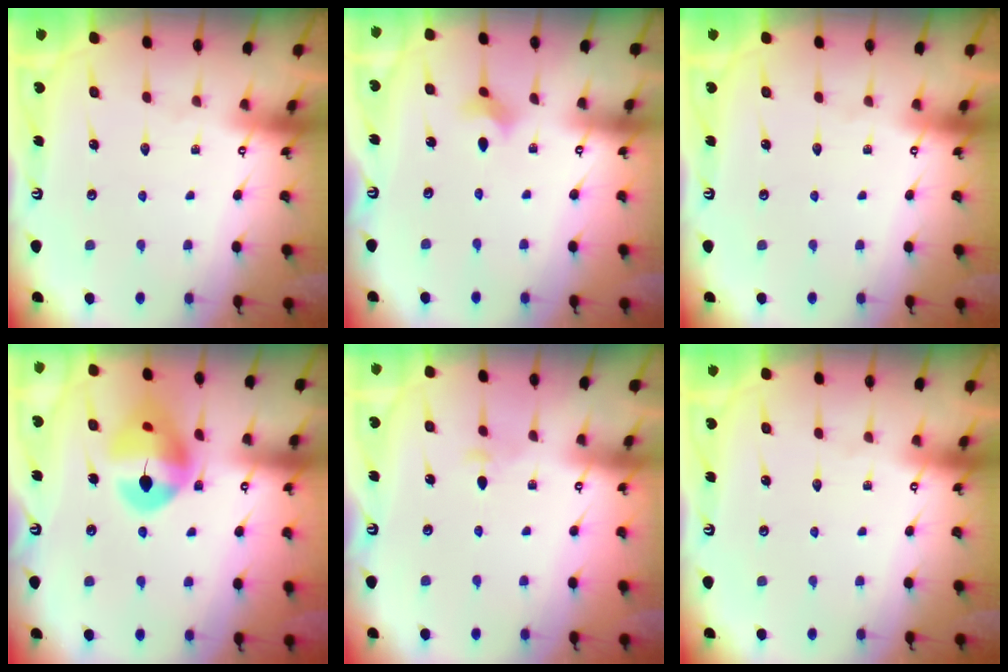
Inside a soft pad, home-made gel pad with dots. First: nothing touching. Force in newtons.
{"total": 2.7, "press": 2.6, "slide": 0.7}
{"total": 0.0}
{"total": 14.3, "press": 14.2, "slide": 2.0}
{"total": 3.0, "press": 3.0, "slide": 0.7}
{"total": 0.0}